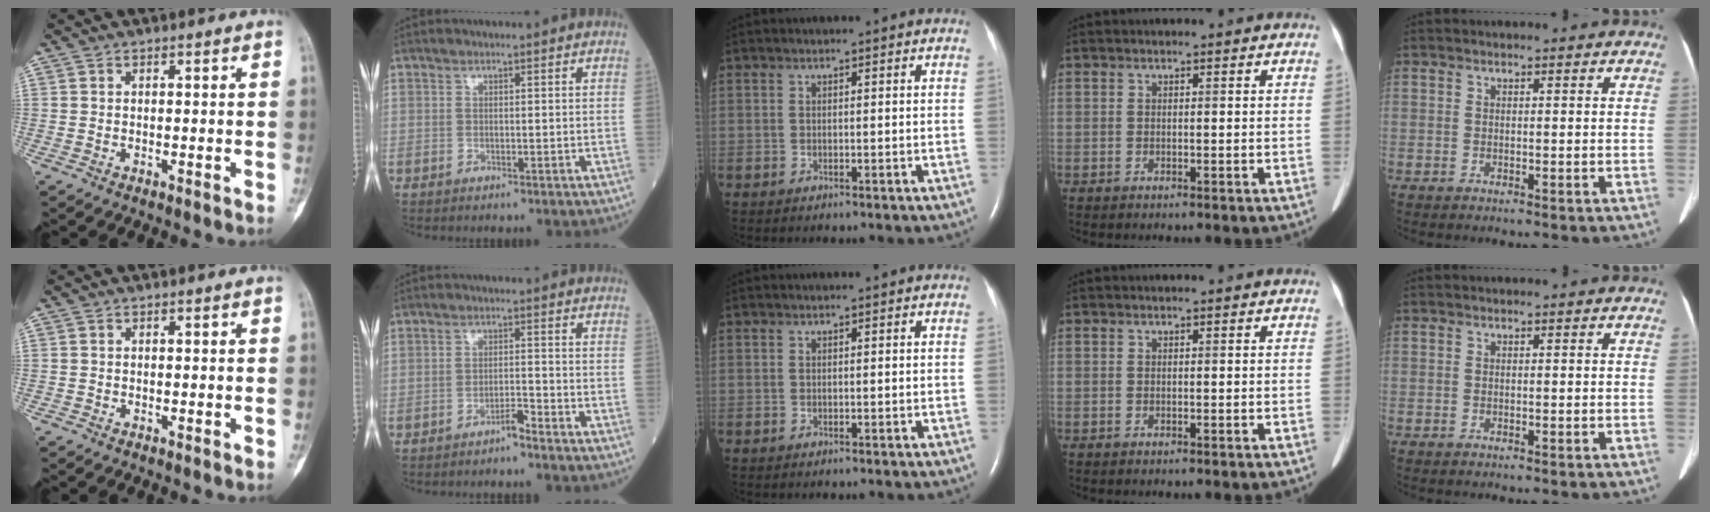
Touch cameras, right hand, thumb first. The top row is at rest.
{"index": {"total": 2.1, "force": [-1.9, 0.0, 0.9], "torque": [-0.013, 0.001, -0.033]}}